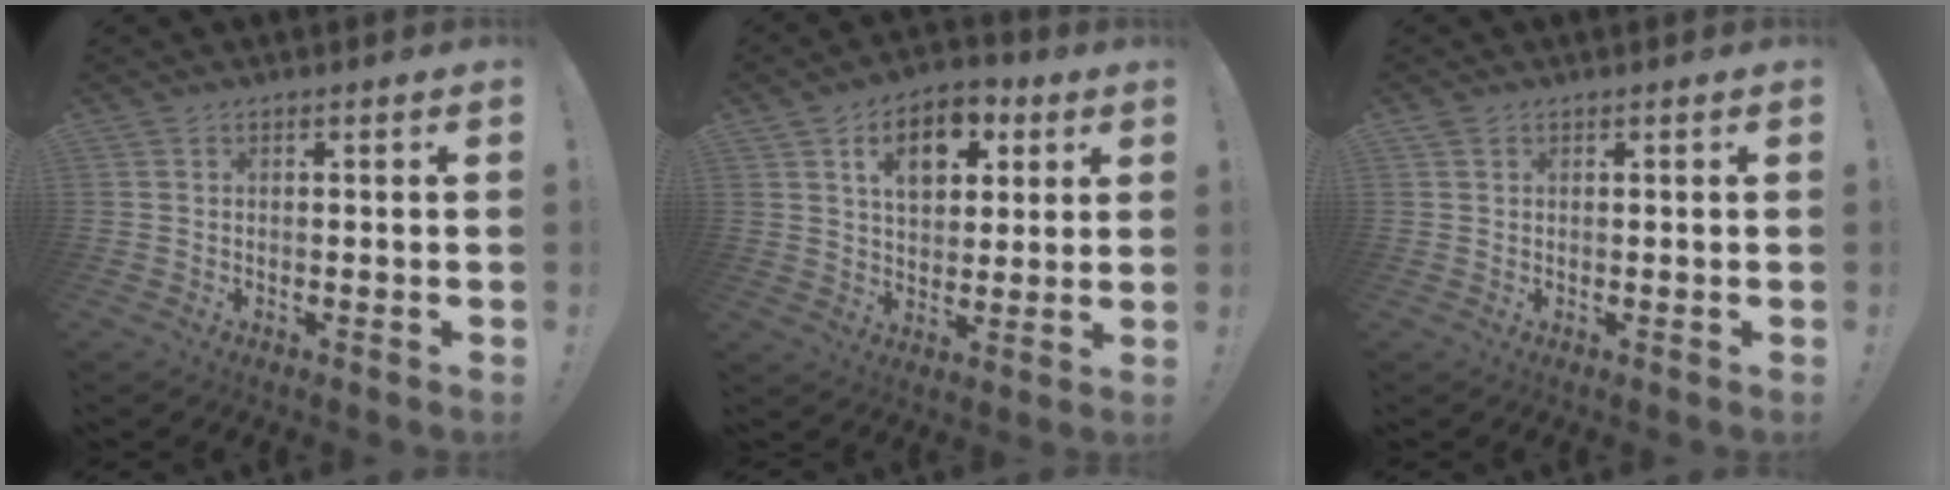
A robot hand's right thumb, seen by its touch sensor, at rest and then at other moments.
{"total": 12.2, "force": [4.9, 8.3, 7.5], "torque": [-0.116, -0.005, 0.089]}
{"total": 1.0, "force": [0.6, 0.7, 0.3], "torque": [-0.007, -0.001, 0.012]}